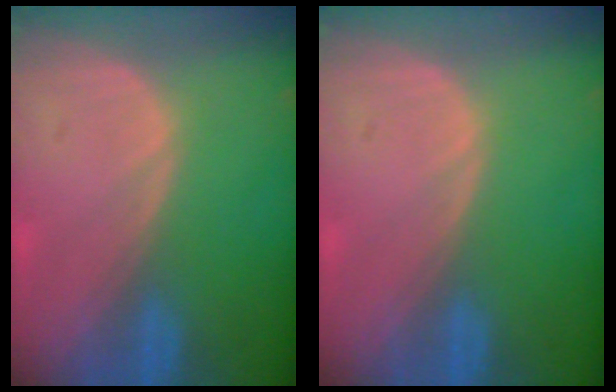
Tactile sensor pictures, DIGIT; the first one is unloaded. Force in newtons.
{"total": 0.0}